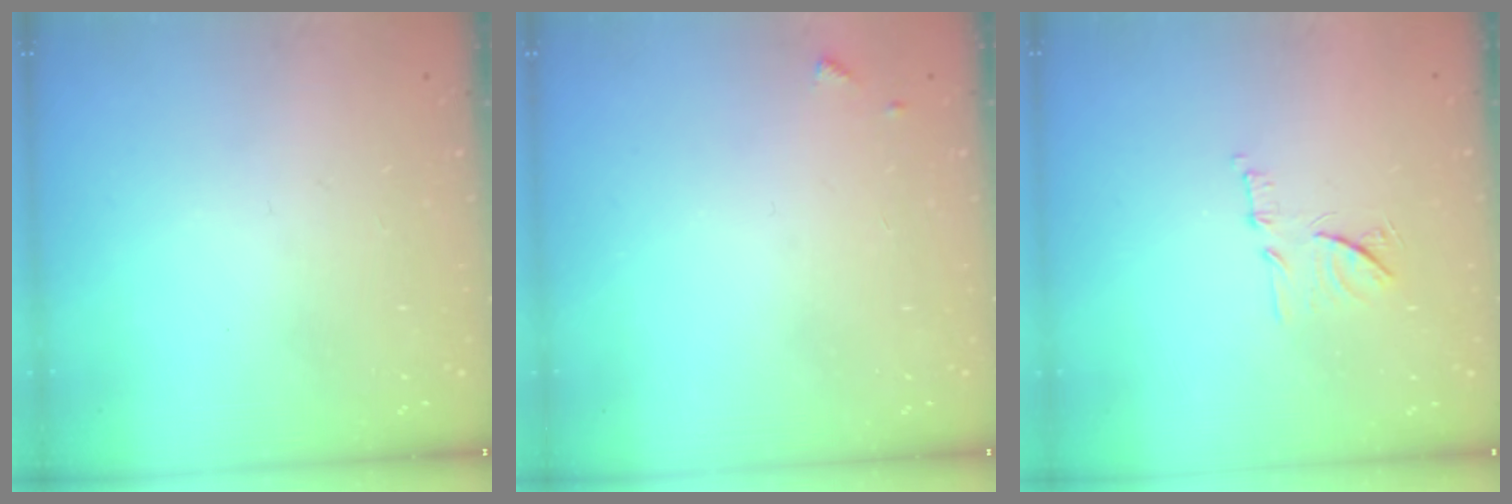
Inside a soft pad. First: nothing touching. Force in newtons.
{"total": 5.1, "press": 5.1, "slide": 0.5}
{"total": 9.6, "press": 9.6, "slide": 0.3}